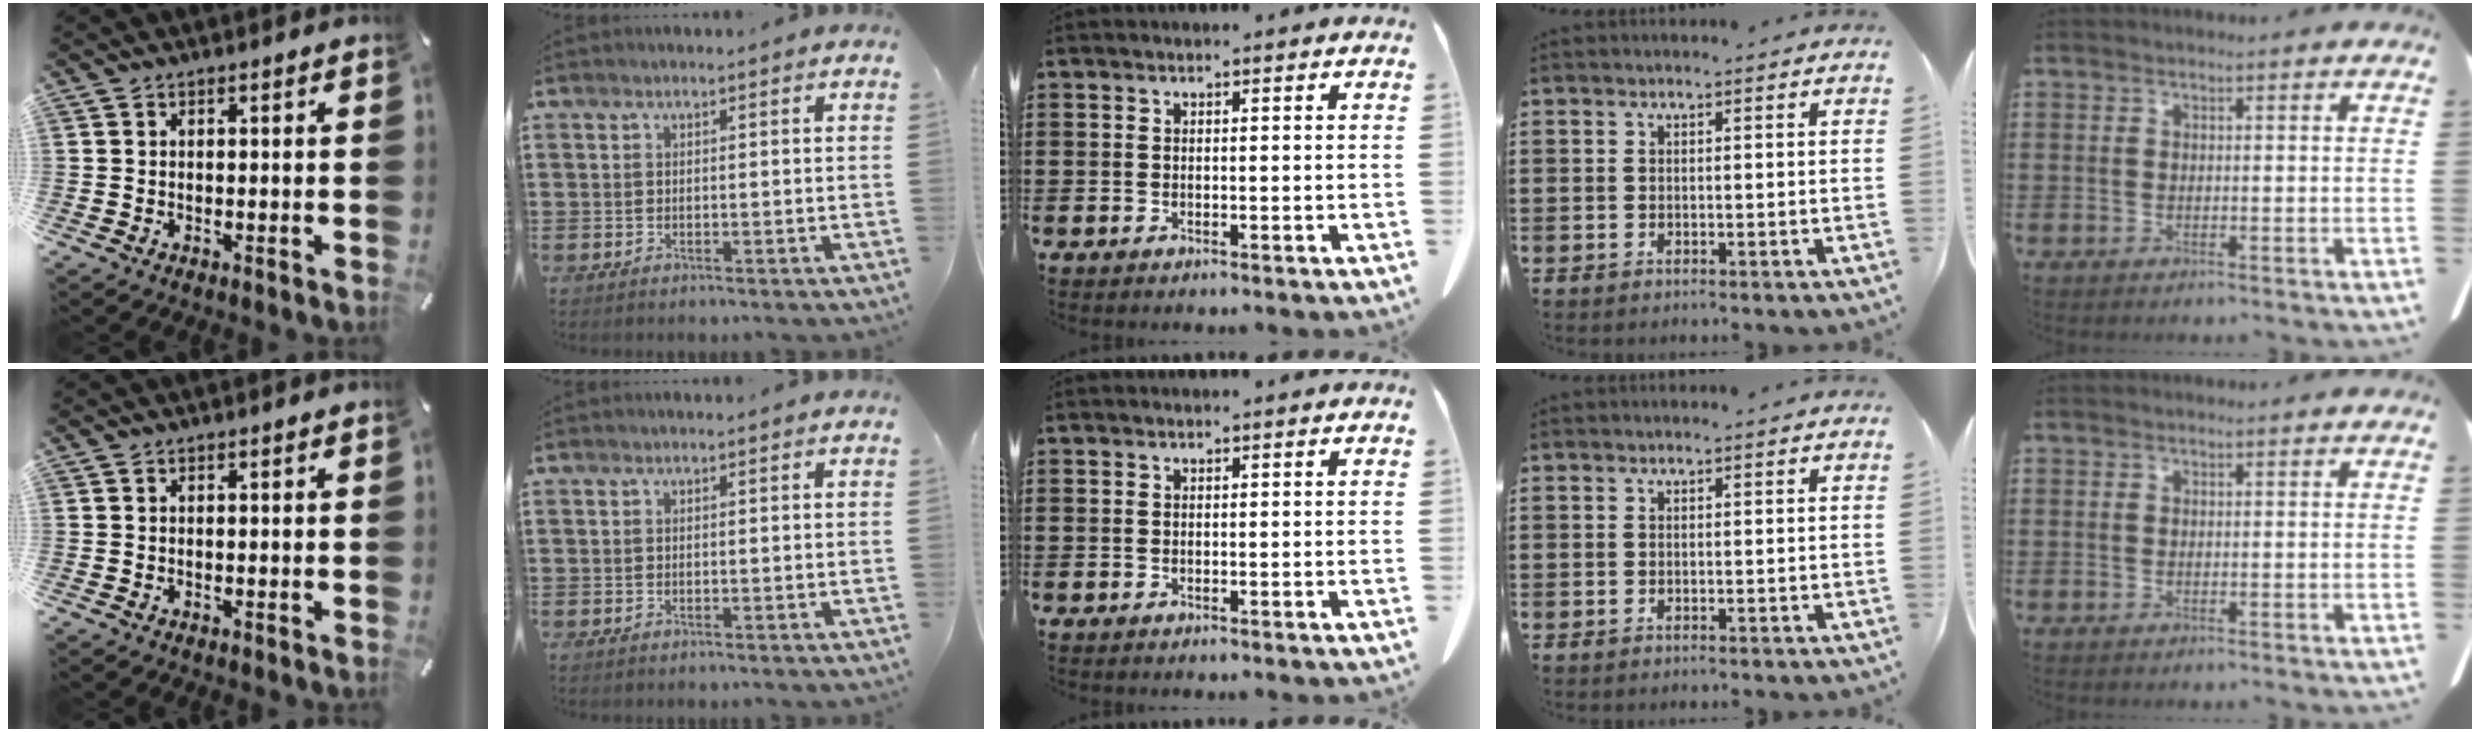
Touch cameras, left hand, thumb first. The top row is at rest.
{}